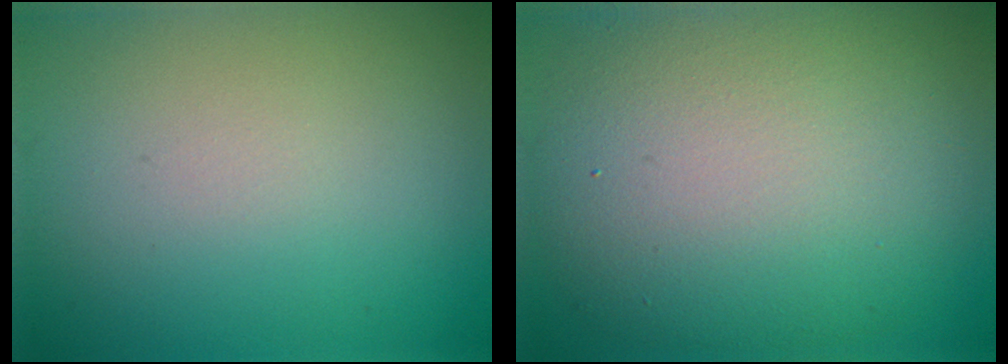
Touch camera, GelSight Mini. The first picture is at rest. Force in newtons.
{"total": 11.7, "press": 11.7, "slide": 0.9}